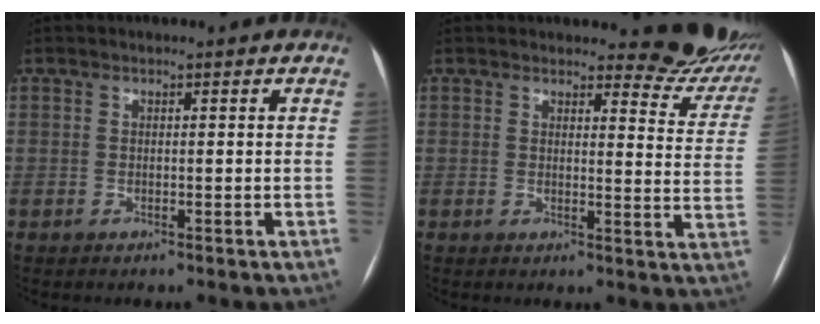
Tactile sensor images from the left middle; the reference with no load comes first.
{"total": 10.2, "force": [9.7, 2.8, 1.6], "torque": [0.012, -0.058, 0.079]}